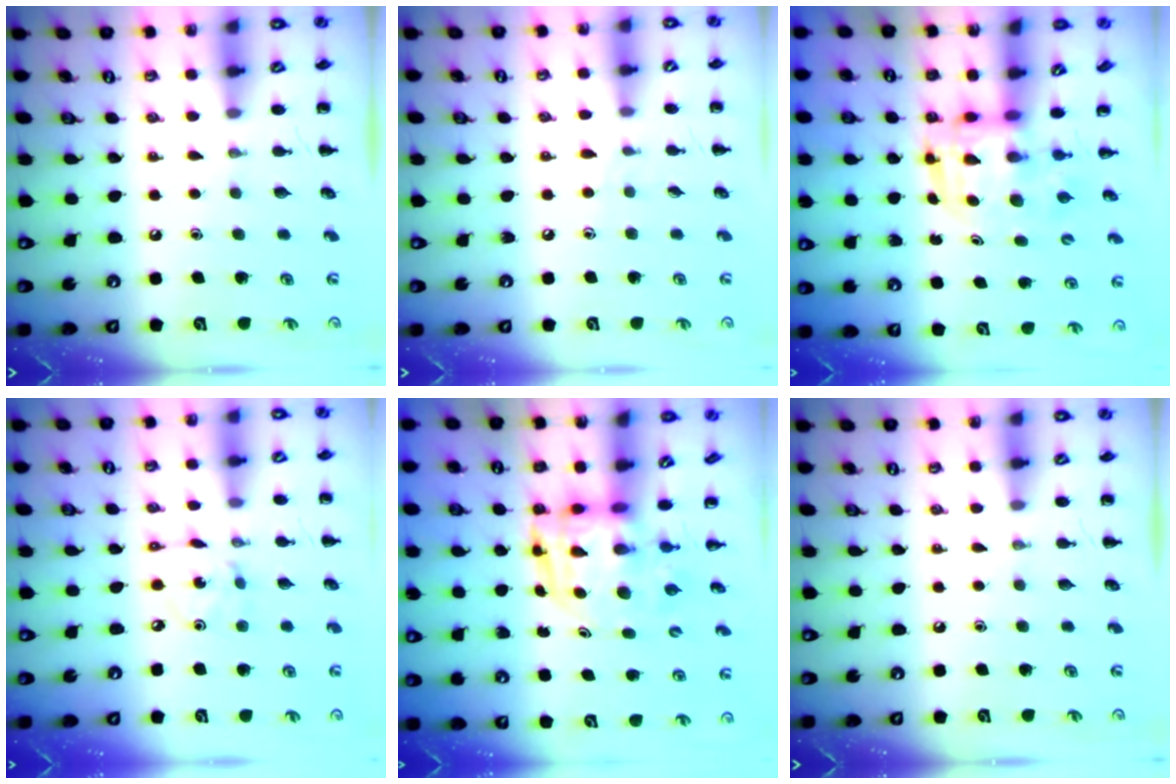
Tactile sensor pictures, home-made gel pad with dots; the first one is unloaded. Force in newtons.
{"total": 3.0, "press": 2.7, "slide": 1.2}
{"total": 3.4, "press": 3.4, "slide": 0.7}
{"total": 2.3, "press": 2.3, "slide": 0.1}
{"total": 4.0, "press": 3.9, "slide": 0.9}
{"total": 0.0}